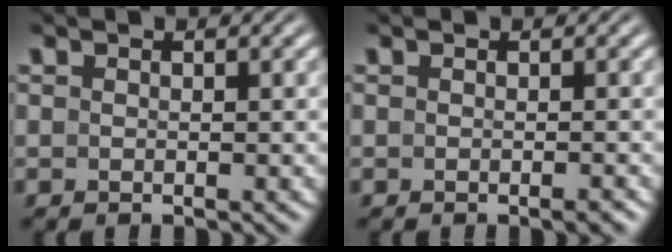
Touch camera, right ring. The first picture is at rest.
{"total": 0.5, "force": [-0.4, -0.1, 0.3], "torque": [-0.004, 0.003, -0.008]}